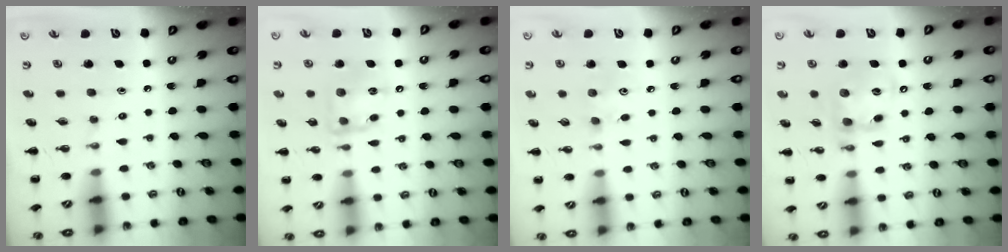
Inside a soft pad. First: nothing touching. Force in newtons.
{"total": 11.4, "press": 11.4, "slide": 1.2}
{"total": 4.1, "press": 4.0, "slide": 1.0}
{"total": 13.9, "press": 13.7, "slide": 2.3}